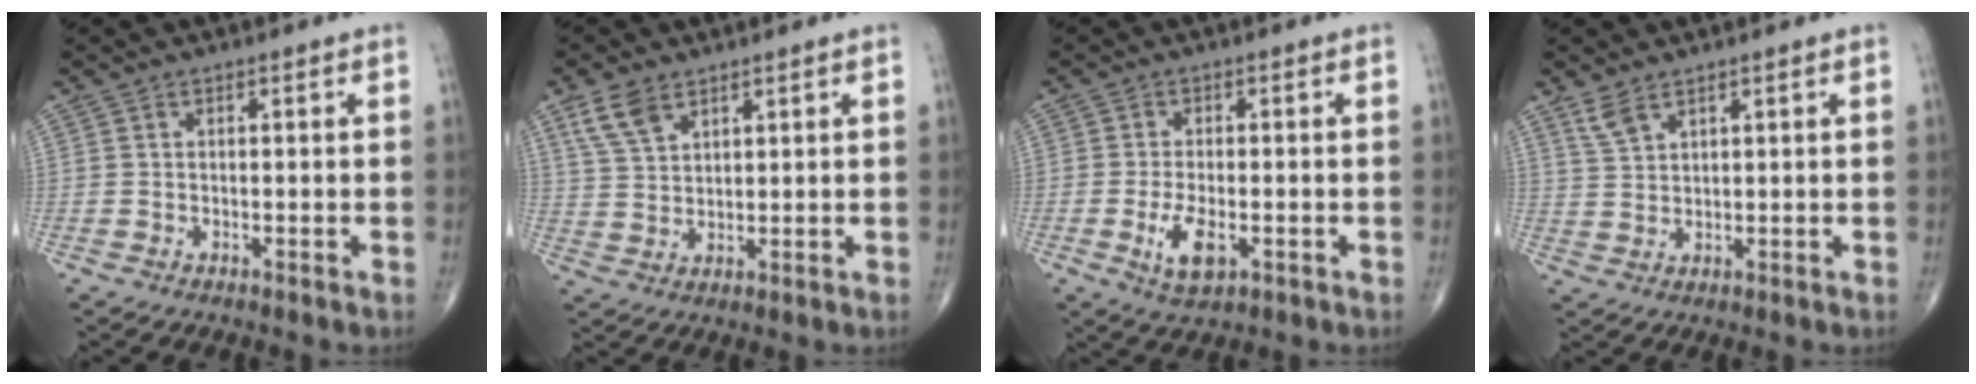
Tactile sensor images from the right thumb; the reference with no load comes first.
{"total": 6.0, "force": [3.7, 3.3, 3.4], "torque": [-0.062, -0.012, 0.080]}
{"total": 5.8, "force": [-1.7, 2.7, 4.9], "torque": [-0.089, -0.003, -0.027]}
{"total": 3.3, "force": [2.5, 1.3, 1.7], "torque": [-0.037, -0.006, 0.058]}